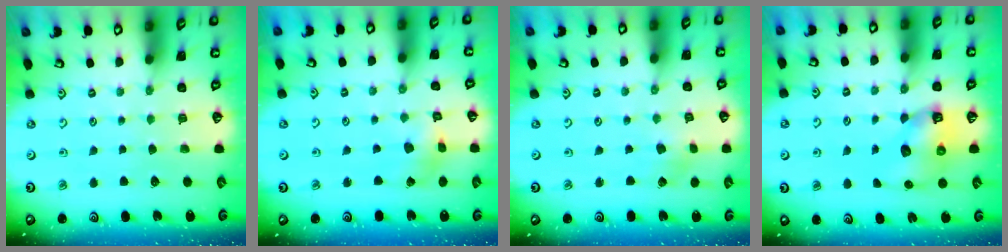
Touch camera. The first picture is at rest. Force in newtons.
{"total": 3.8, "press": 3.7, "slide": 0.4}
{"total": 2.3, "press": 2.3, "slide": 0.3}
{"total": 8.5, "press": 8.4, "slide": 1.1}